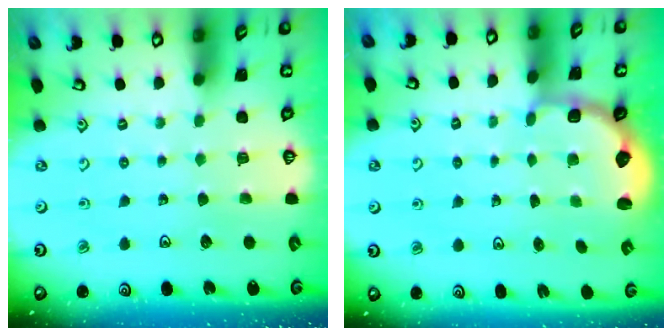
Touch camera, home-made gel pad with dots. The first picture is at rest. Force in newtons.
{"total": 2.9, "press": 2.4, "slide": 1.6}